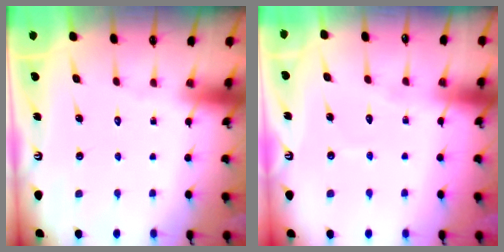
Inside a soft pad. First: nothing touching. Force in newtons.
{"total": 4.2, "press": 4.2, "slide": 0.2}